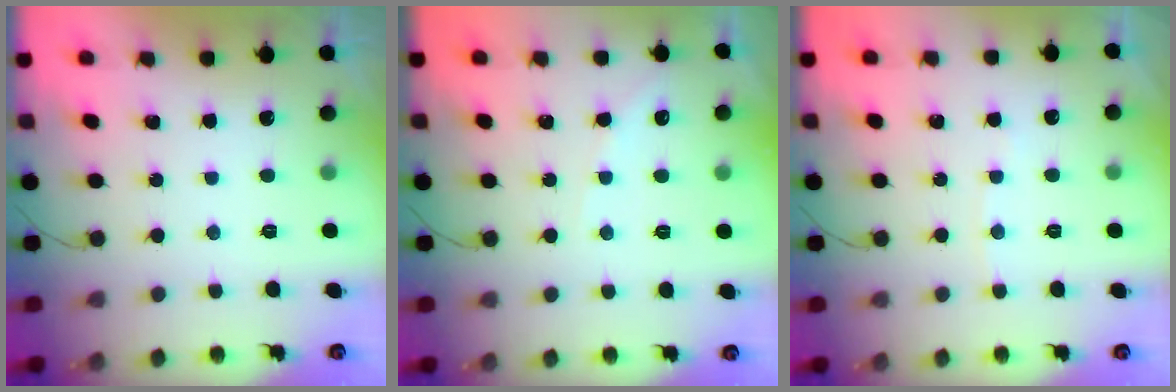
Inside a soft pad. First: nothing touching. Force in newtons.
{"total": 3.5, "press": 3.5, "slide": 0.5}
{"total": 2.1, "press": 2.0, "slide": 0.3}